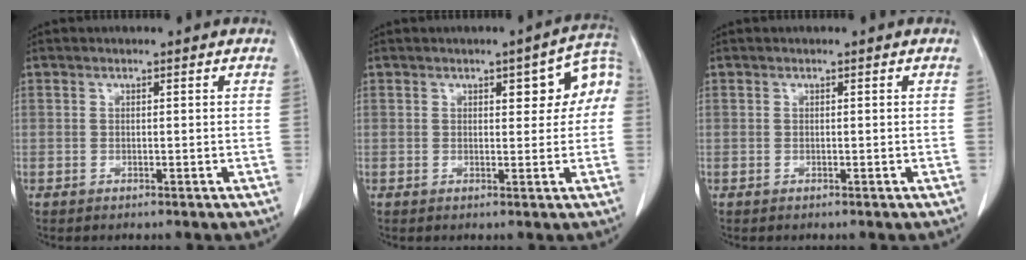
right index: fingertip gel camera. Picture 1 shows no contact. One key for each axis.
{"total": 6.6, "fx": 1.6, "fy": 2.6, "fz": 5.9, "tx": -0.063, "ty": 0.028, "tz": 0.016}
{"total": 0.0}